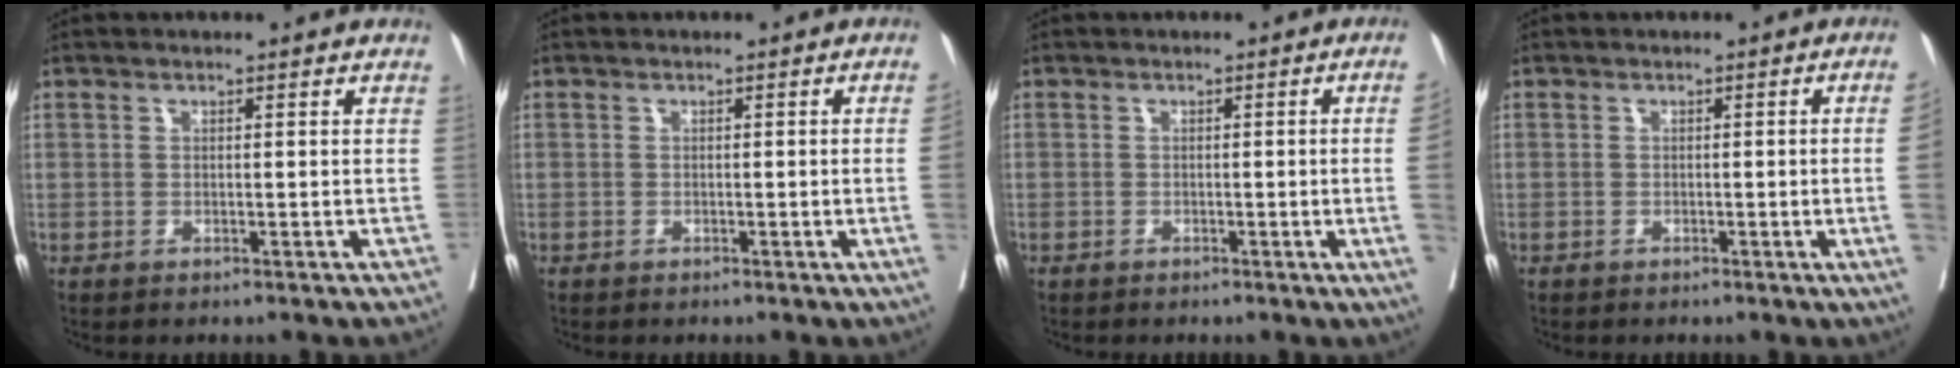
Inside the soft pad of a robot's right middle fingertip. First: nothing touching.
{"total": 1.9, "force": [-0.3, -0.7, 1.7], "torque": [-0.021, -0.003, -0.003]}
{"total": 4.0, "force": [-0.6, -1.7, 3.5], "torque": [-0.043, -0.008, -0.009]}
{"total": 3.8, "force": [-0.6, -1.5, 3.4], "torque": [-0.043, -0.008, -0.007]}